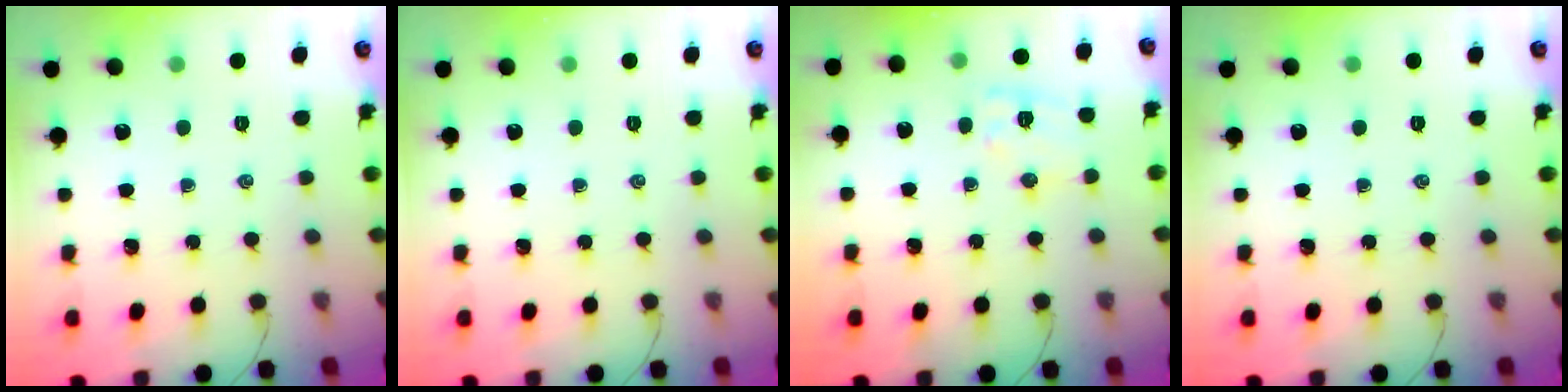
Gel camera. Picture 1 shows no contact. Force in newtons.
{"total": 0.0}
{"total": 10.5, "press": 10.5, "slide": 0.4}
{"total": 0.0}